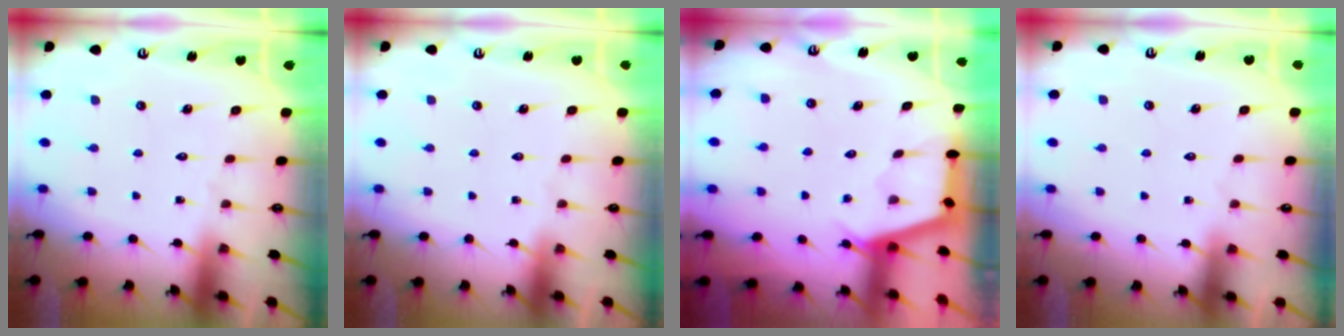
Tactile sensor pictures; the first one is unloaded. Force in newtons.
{"total": 0.0}
{"total": 2.8, "press": 2.8, "slide": 0.3}
{"total": 1.6, "press": 1.5, "slide": 0.3}